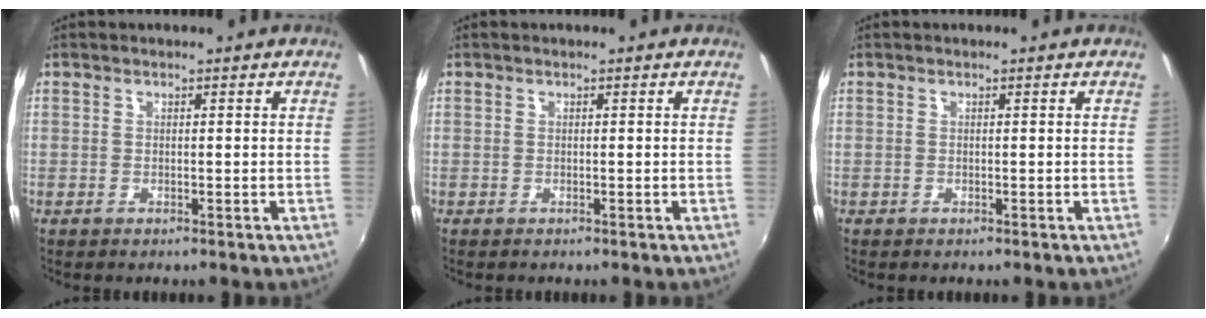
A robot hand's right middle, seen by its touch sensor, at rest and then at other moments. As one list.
[{"total": 0.0}, {"total": 0.0}]